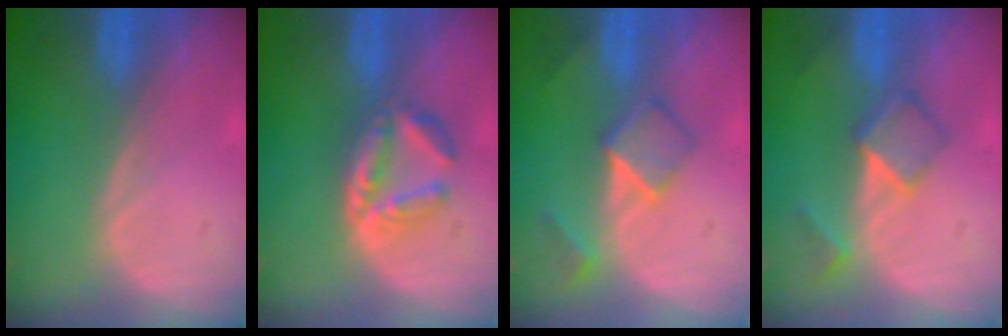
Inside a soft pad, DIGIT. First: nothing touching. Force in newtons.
{"total": 5.0, "press": 5.0, "slide": 0.8}
{"total": 5.1, "press": 4.5, "slide": 2.5}
{"total": 5.0, "press": 4.4, "slide": 2.4}